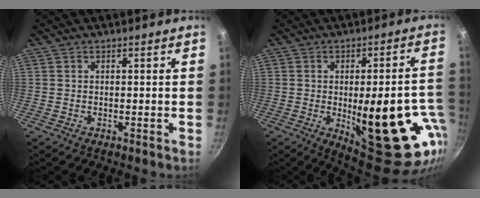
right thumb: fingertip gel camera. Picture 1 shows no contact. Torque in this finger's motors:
{"motor_torque": [2.23, 2.78, 1.86, -0.14, 0.47]}